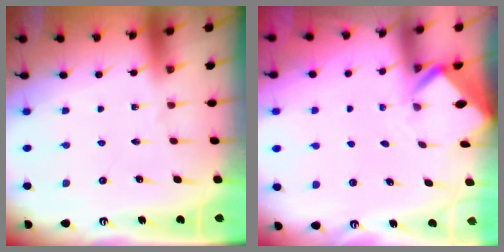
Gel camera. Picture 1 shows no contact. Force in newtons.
{"total": 2.6, "press": 2.6, "slide": 0.2}